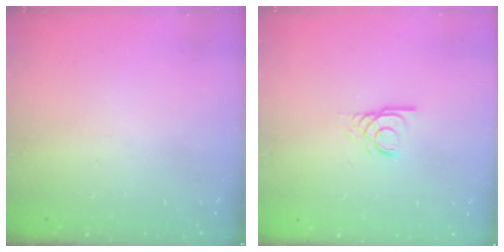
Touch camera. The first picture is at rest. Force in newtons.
{"total": 2.9, "press": 2.9, "slide": 0.1}